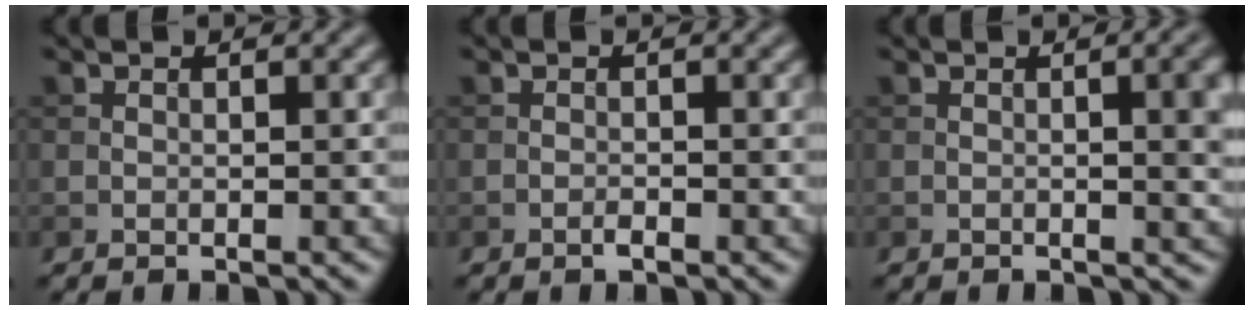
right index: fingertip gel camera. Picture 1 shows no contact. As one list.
[{"total": 0.7, "force": [-0.5, 0.2, 0.5], "torque": [-0.009, 0.001, -0.009]}, {"total": 4.3, "force": [0.1, 1.3, 4.0], "torque": [-0.043, 0.004, 0.001]}]